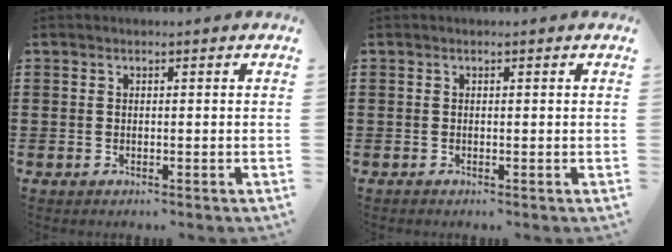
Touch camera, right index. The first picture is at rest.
{"total": 0.0}